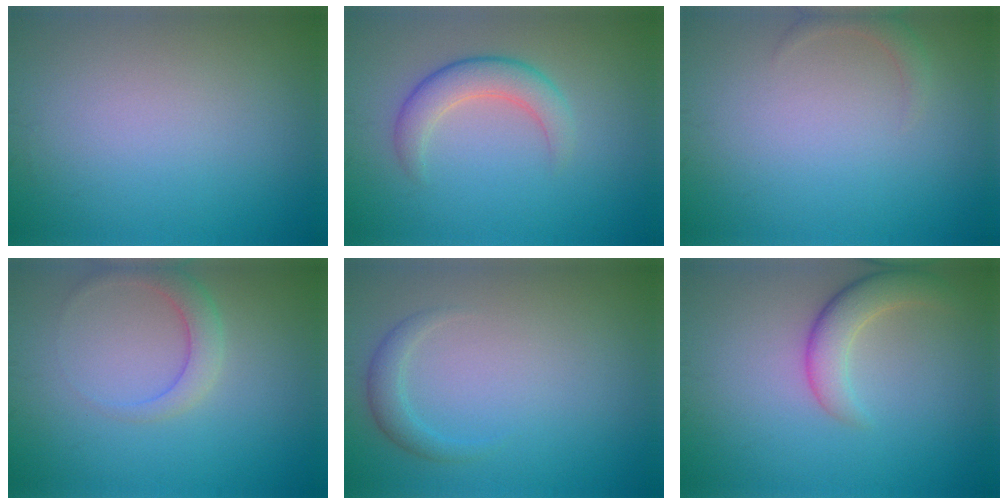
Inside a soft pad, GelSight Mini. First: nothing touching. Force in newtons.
{"total": 3.7, "press": 3.7, "slide": 0.3}
{"total": 1.3, "press": 1.3, "slide": 0.1}
{"total": 2.5, "press": 2.5, "slide": 0.1}
{"total": 1.6, "press": 1.6, "slide": 0.1}
{"total": 3.7, "press": 3.6, "slide": 0.3}